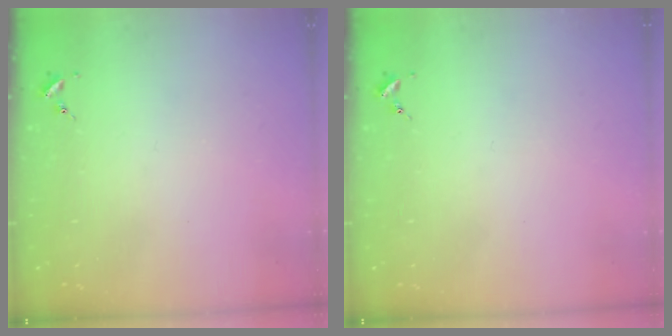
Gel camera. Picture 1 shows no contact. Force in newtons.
{"total": 0.0}